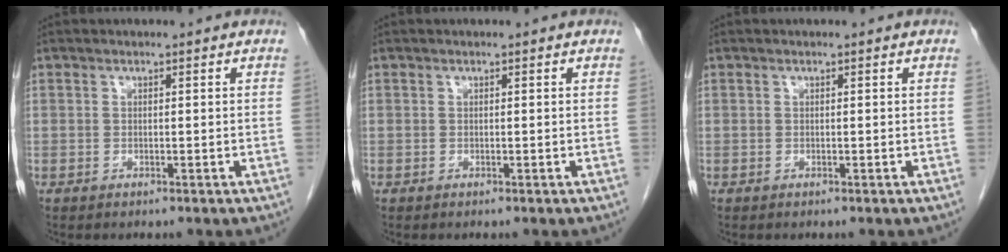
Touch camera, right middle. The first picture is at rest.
{"total": 0.0}
{"total": 0.0}